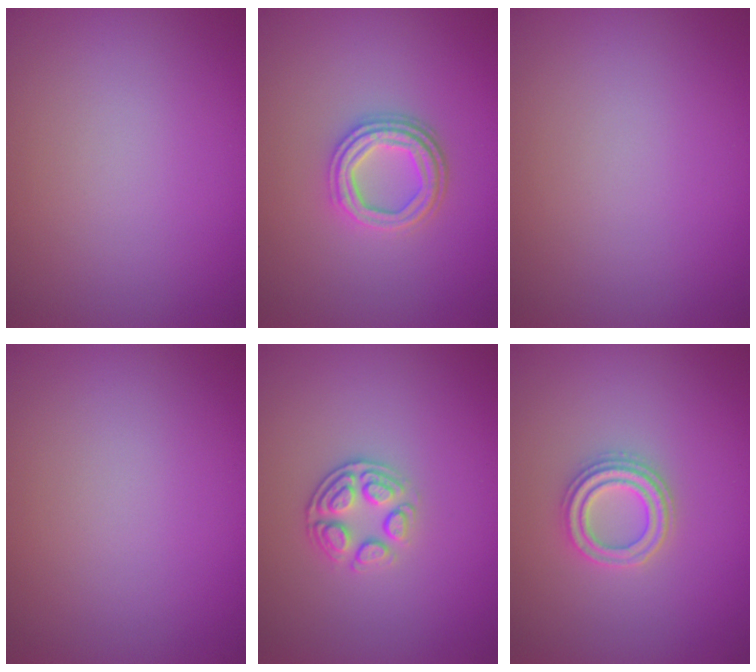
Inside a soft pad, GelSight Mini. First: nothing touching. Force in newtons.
{"total": 3.6, "press": 3.0, "slide": 2.0}
{"total": 0.0}
{"total": 0.0}
{"total": 2.7, "press": 2.4, "slide": 1.2}
{"total": 2.7, "press": 2.6, "slide": 1.0}